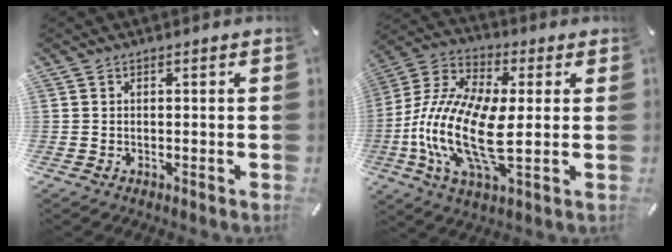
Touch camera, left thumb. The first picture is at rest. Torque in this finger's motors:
{"motor_torque": [1.67, 2.50, 2.41, 0.35, 0.72]}